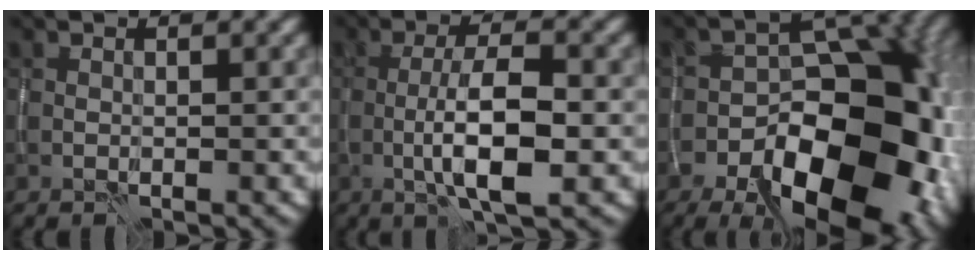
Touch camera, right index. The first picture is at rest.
{"total": 5.9, "force": [-1.6, 1.5, 5.5], "torque": [-0.097, 0.005, -0.033]}
{"total": 17.2, "force": [-6.8, 9.3, 12.7], "torque": [-0.145, -0.008, -0.107]}